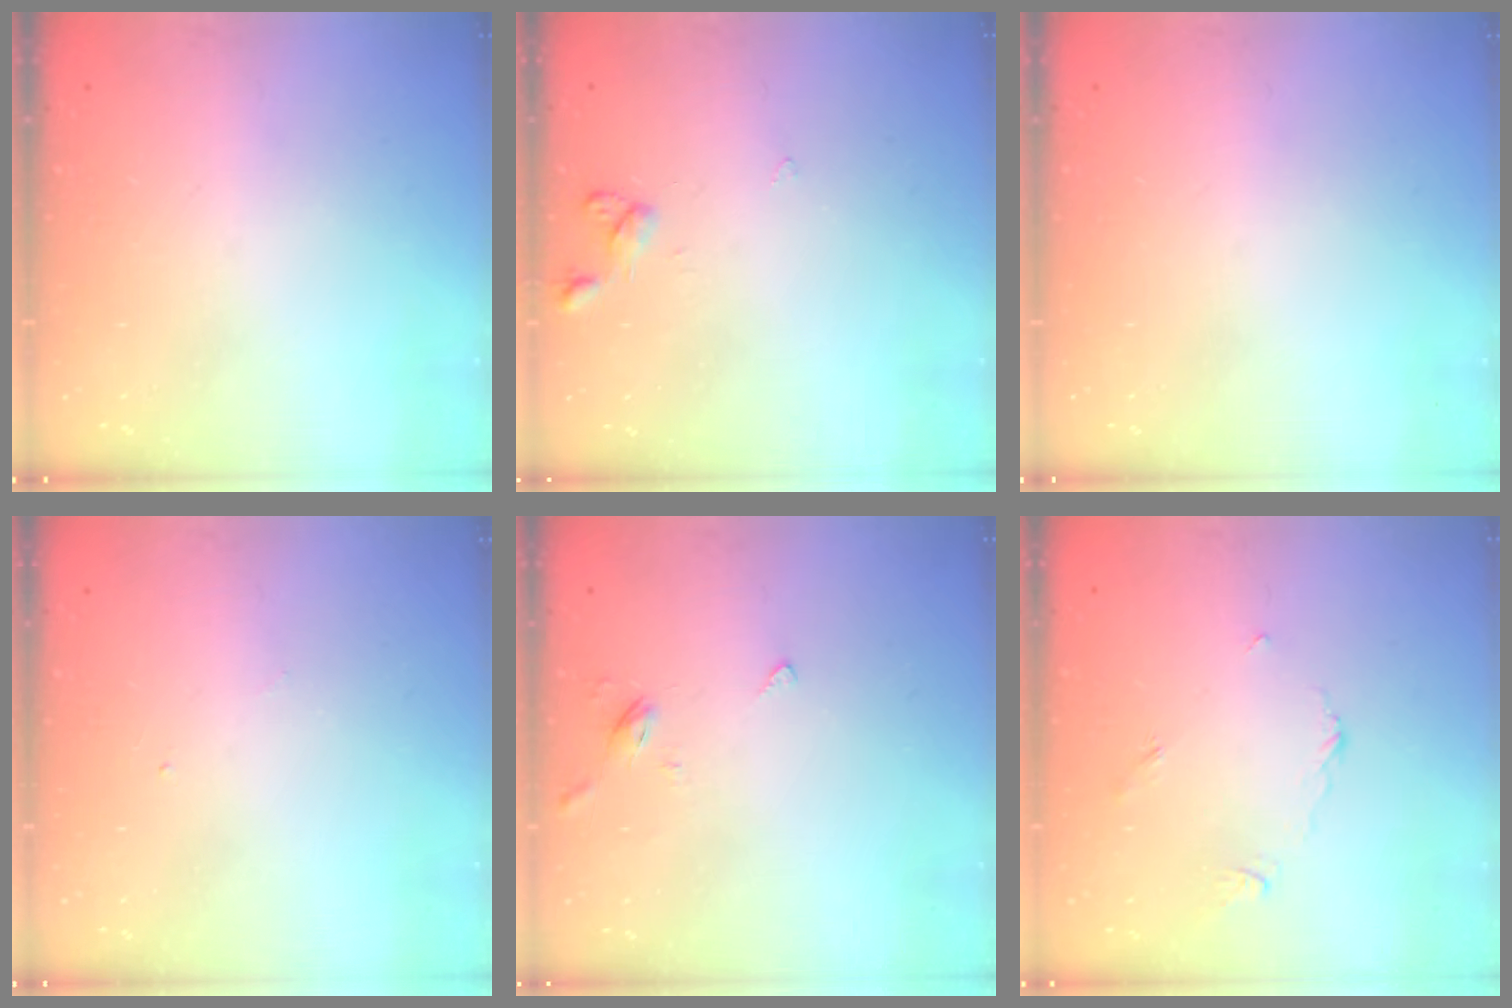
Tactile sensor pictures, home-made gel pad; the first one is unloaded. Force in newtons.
{"total": 4.6, "press": 4.6, "slide": 0.4}
{"total": 0.0}
{"total": 3.0, "press": 3.0, "slide": 0.4}
{"total": 2.7, "press": 2.6, "slide": 0.7}
{"total": 3.4, "press": 3.4, "slide": 0.4}